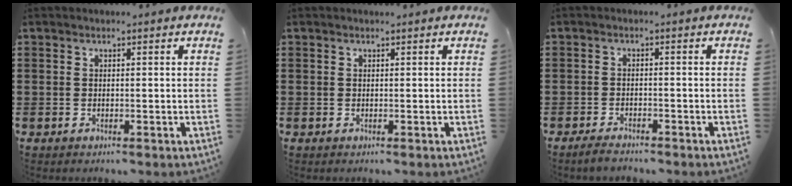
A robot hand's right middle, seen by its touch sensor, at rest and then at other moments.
{"total": 0.0}
{"total": 2.0, "force": [-1.9, 0.3, 0.6], "torque": [-0.019, 0.001, -0.039]}